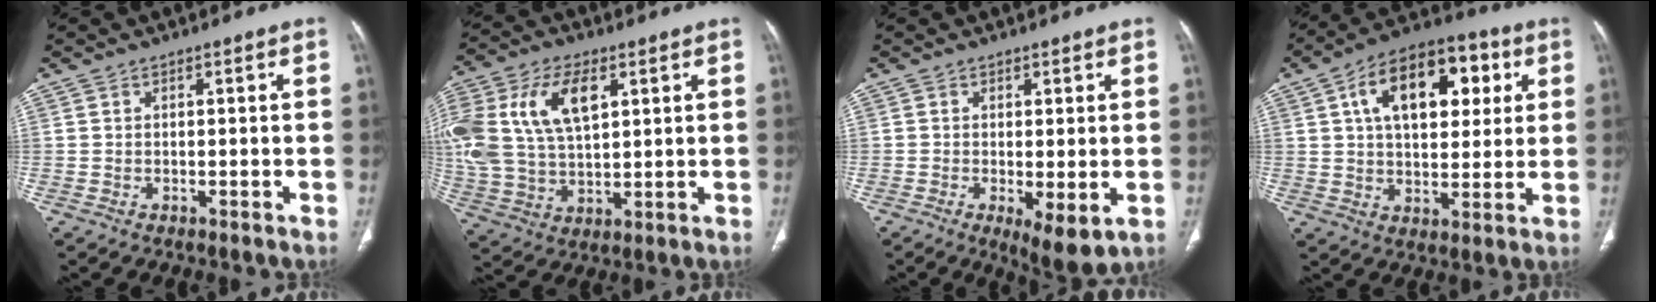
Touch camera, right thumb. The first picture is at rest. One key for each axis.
{"total": 21.0, "fx": 6.5, "fy": 12.3, "fz": 15.8, "tx": -0.354, "ty": 0.008, "tz": 0.122}
{"total": 6.5, "fx": -1.6, "fy": 2.2, "fz": 5.9, "tx": -0.095, "ty": -0.023, "tz": -0.020}
{"total": 18.5, "fx": 5.8, "fy": 10.6, "fz": 14.0, "tx": -0.180, "ty": 0.008, "tz": 0.086}